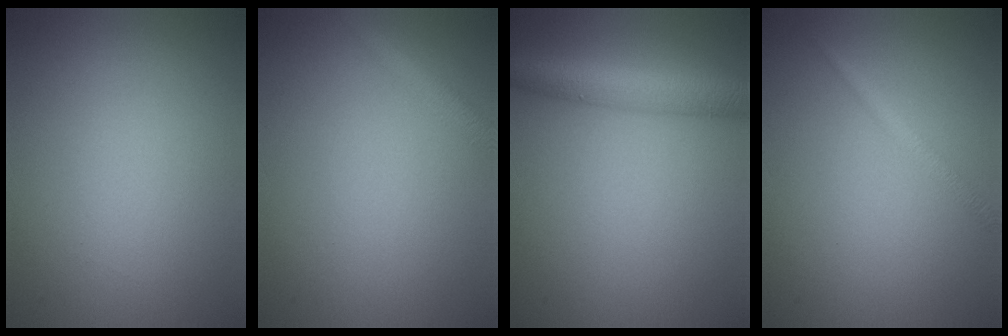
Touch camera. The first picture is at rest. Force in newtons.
{"total": 2.0, "press": 2.0, "slide": 0.1}
{"total": 4.7, "press": 4.6, "slide": 0.2}
{"total": 1.4, "press": 1.4, "slide": 0.1}